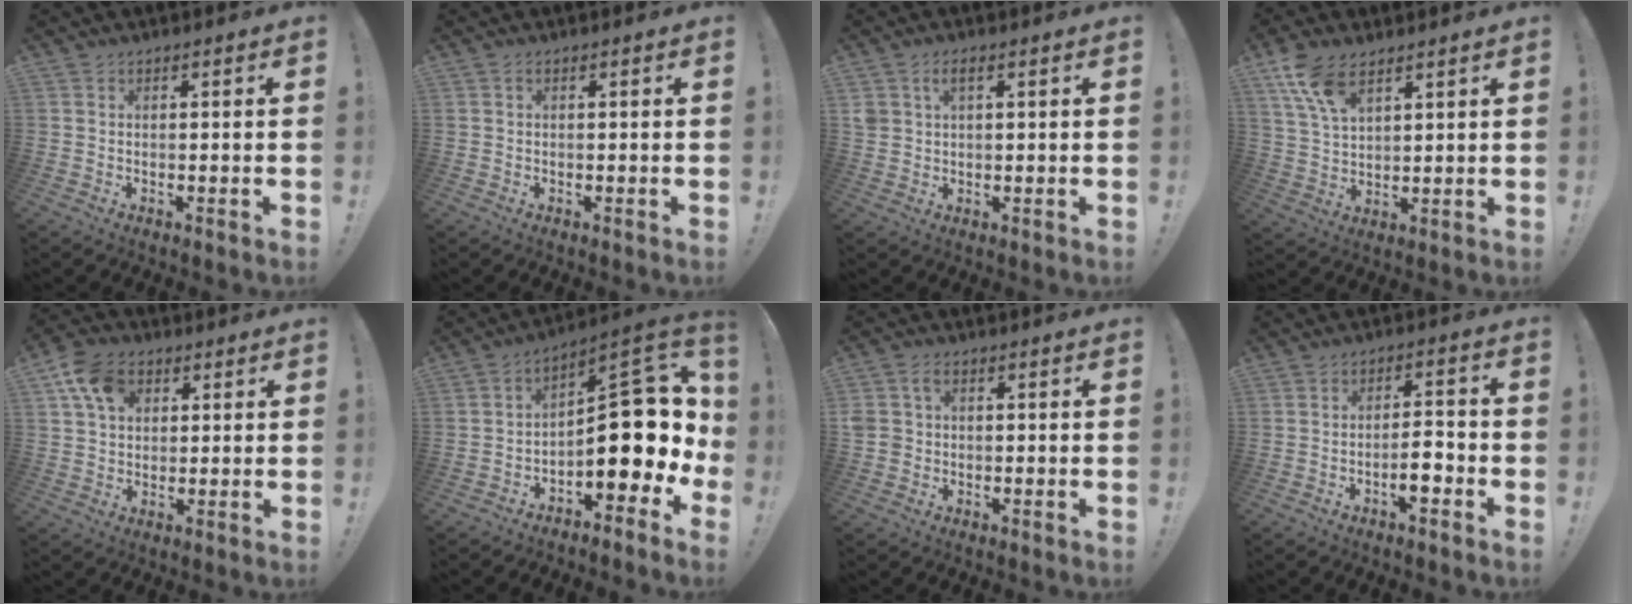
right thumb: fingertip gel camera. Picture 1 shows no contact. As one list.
[{"total": 0.5, "force": [-0.1, 0.3, 0.4], "torque": [-0.013, 0.003, -0.001]}, {"total": 3.7, "force": [1.4, 2.2, 2.6], "torque": [-0.041, 0.000, 0.025]}, {"total": 10.2, "force": [6.4, 4.9, 6.3], "torque": [-0.117, -0.021, 0.124]}, {"total": 11.2, "force": [4.3, 8.2, 6.4], "torque": [-0.115, 0.000, 0.084]}, {"total": 17.4, "force": [-1.2, 8.6, 15.0], "torque": [-0.186, 0.003, -0.009]}, {"total": 3.7, "force": [0.1, 3.1, 2.0], "torque": [-0.025, 0.005, 0.002]}, {"total": 6.2, "force": [-2.8, 2.1, 5.1], "torque": [-0.069, 0.013, -0.047]}]